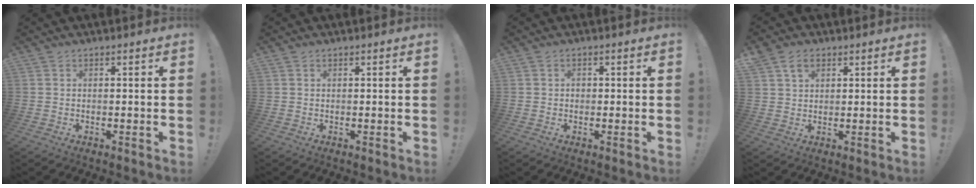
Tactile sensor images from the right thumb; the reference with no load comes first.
{"total": 0.0}
{"total": 1.2, "force": [-0.3, 1.1, 0.5], "torque": [-0.007, 0.004, -0.007]}
{"total": 4.7, "force": [2.5, 3.2, 2.2], "torque": [-0.029, -0.007, 0.045]}